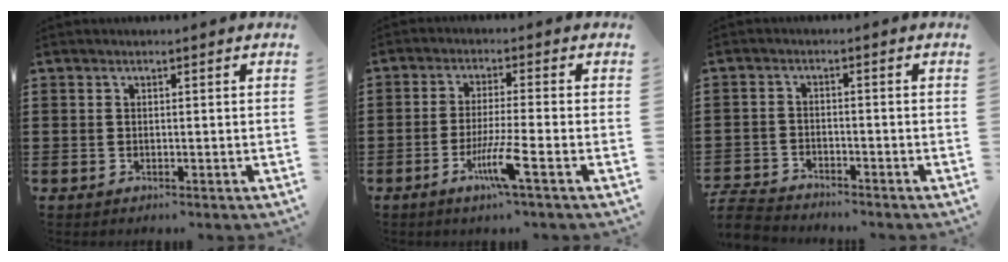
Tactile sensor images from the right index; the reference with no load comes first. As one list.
[{"total": 6.6, "force": [-3.2, 0.0, 5.8], "torque": [-0.114, -0.014, -0.058]}, {"total": 4.0, "force": [-4.0, 0.5, 0.5], "torque": [-0.024, -0.003, -0.086]}]